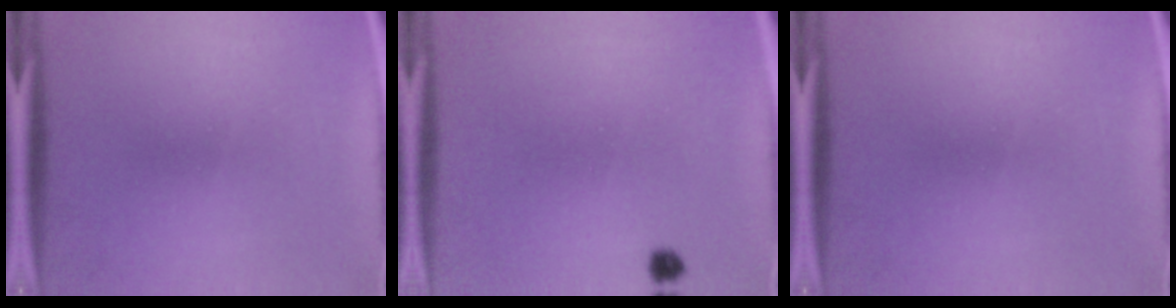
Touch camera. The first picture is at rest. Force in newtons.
{"total": 1.4}
{"total": 0.0}